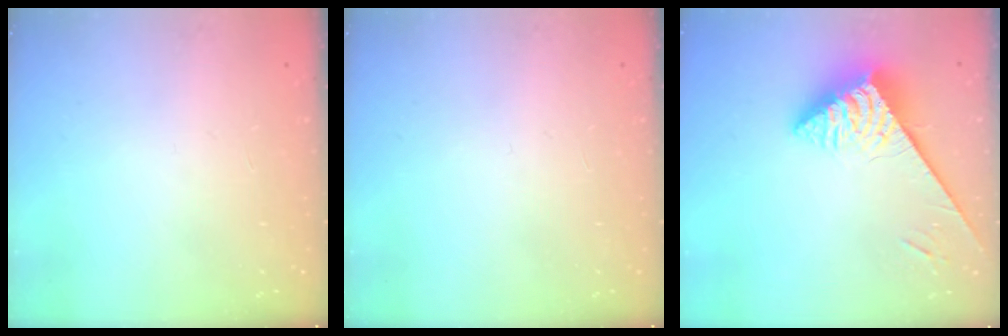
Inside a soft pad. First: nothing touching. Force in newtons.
{"total": 0.0}
{"total": 4.7, "press": 4.6, "slide": 0.5}